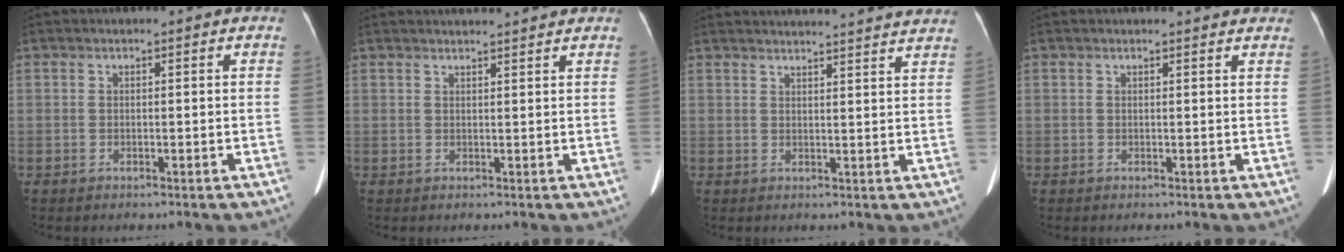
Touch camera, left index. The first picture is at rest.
{"total": 5.2, "force": [5.0, -0.2, 1.3], "torque": [-0.020, 0.019, 0.056]}
{"total": 20.5, "force": [19.7, 0.6, 5.6], "torque": [-0.076, -0.008, 0.237]}
{"total": 4.0, "force": [3.8, 0.6, 0.9], "torque": [-0.016, 0.005, 0.031]}